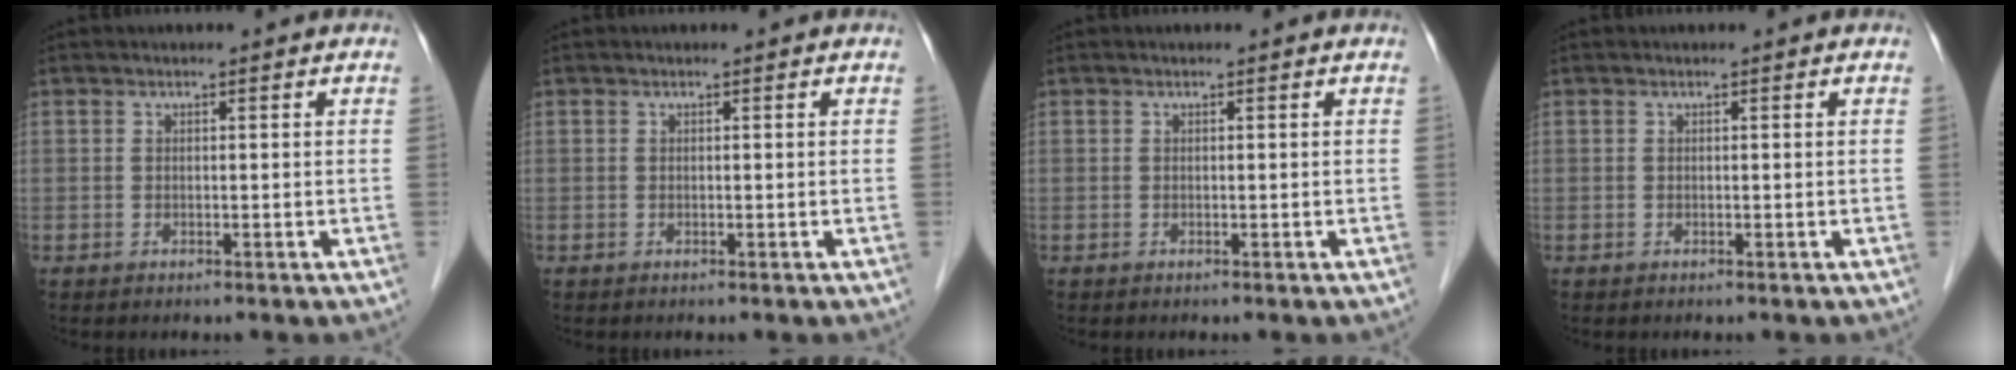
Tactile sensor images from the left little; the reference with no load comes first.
{"total": 0.0}
{"total": 0.0}
{"total": 0.0}